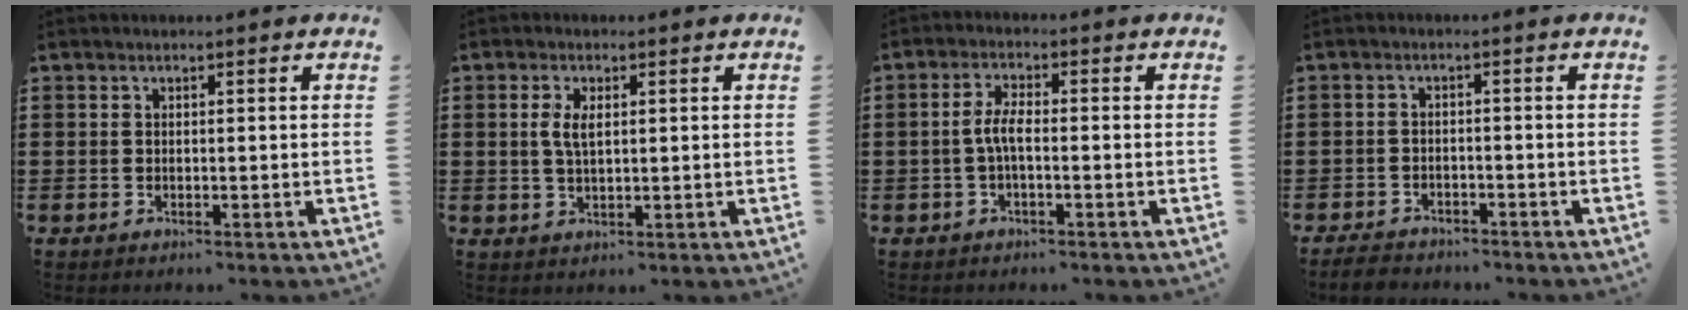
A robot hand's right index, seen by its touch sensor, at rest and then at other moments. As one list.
[{"total": 3.3, "force": [0.6, 1.4, 3.0], "torque": [-0.061, 0.008, 0.010]}, {"total": 3.7, "force": [-0.8, 1.0, 3.4], "torque": [-0.085, -0.004, -0.023]}, {"total": 2.8, "force": [-2.7, 0.7, 0.4], "torque": [-0.020, 0.000, -0.058]}]